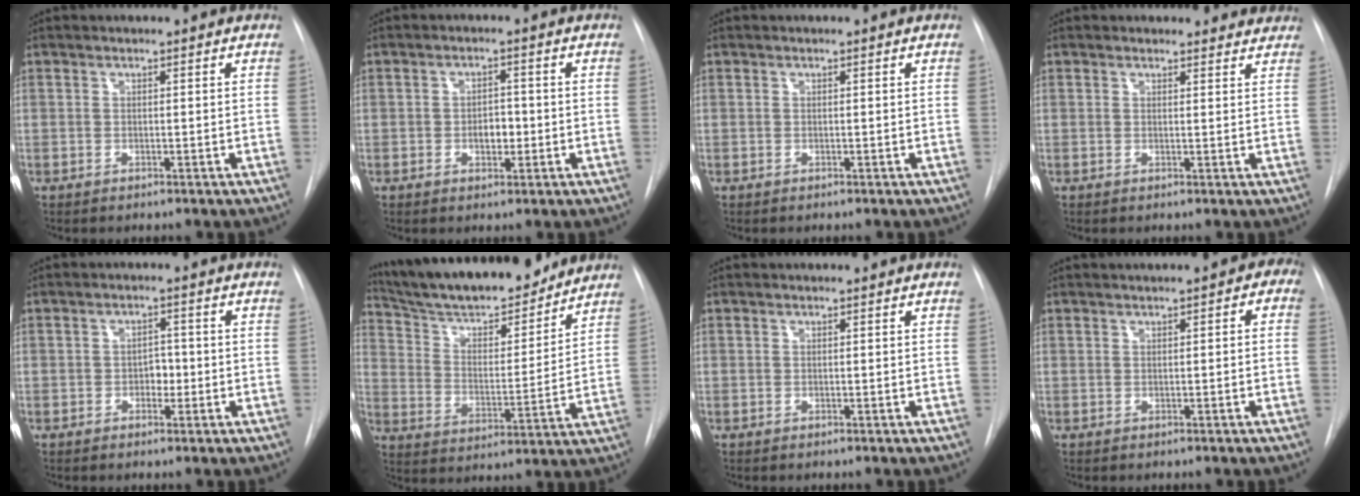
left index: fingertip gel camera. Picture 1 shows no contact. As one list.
[{"total": 3.1, "force": [-1.1, 1.8, 2.3], "torque": [-0.031, 0.000, -0.013]}, {"total": 0.0}, {"total": 5.0, "force": [4.6, 1.9, 0.0], "torque": [0.021, -0.005, 0.030]}, {"total": 2.5, "force": [-1.1, 1.6, 1.6], "torque": [-0.016, 0.002, -0.016]}, {"total": 20.0, "force": [17.8, 3.9, 8.4], "torque": [-0.140, 0.000, 0.279]}, {"total": 0.0}, {"total": 3.1, "force": [0.6, 1.2, 2.8], "torque": [-0.024, 0.011, 0.000]}]